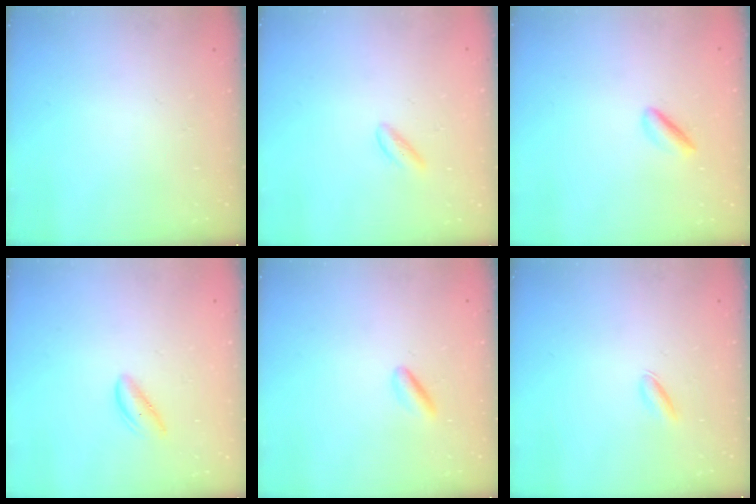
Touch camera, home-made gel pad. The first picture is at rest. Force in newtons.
{"total": 2.2, "press": 2.0, "slide": 0.9}
{"total": 2.0, "press": 2.0, "slide": 0.3}
{"total": 1.8, "press": 1.7, "slide": 0.6}
{"total": 2.7, "press": 2.6, "slide": 0.7}
{"total": 2.6, "press": 2.5, "slide": 0.6}